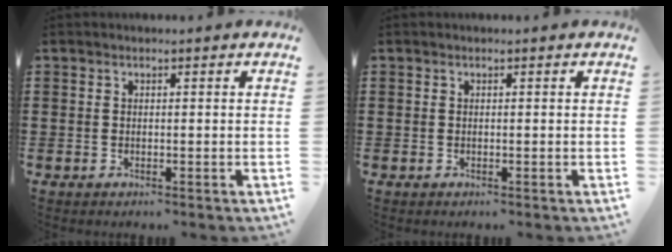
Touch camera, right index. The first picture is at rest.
{"total": 0.0}